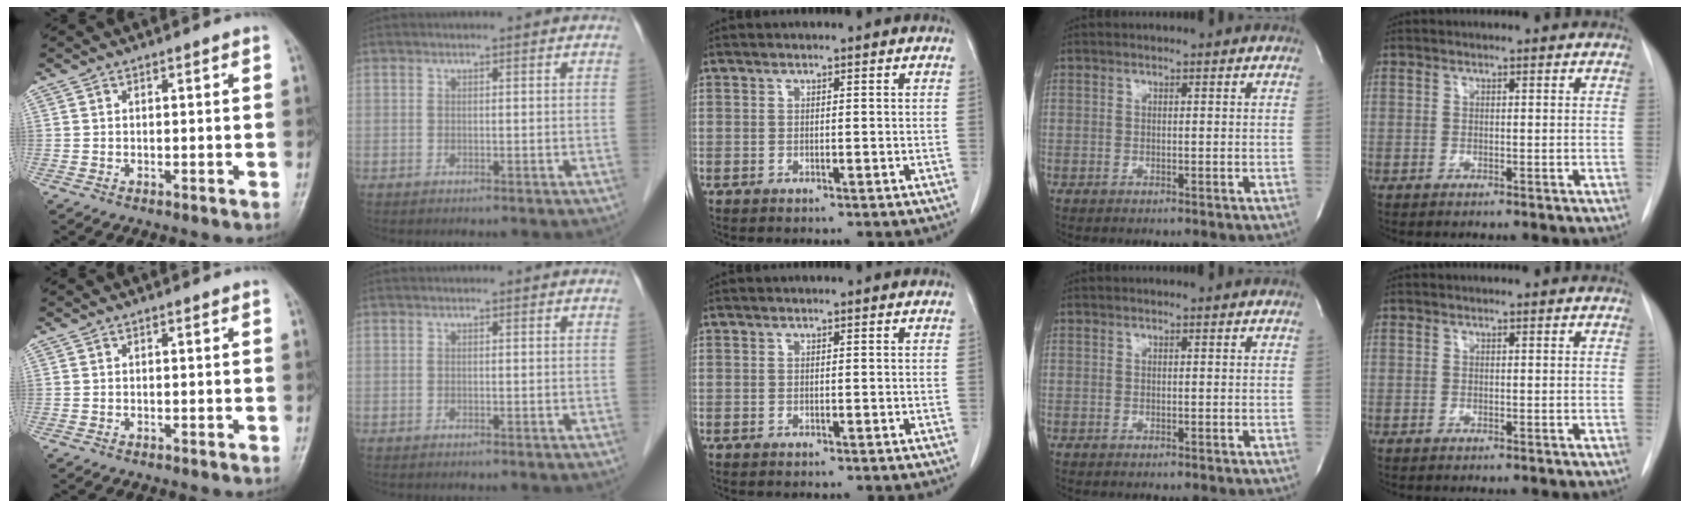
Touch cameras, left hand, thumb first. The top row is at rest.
{}